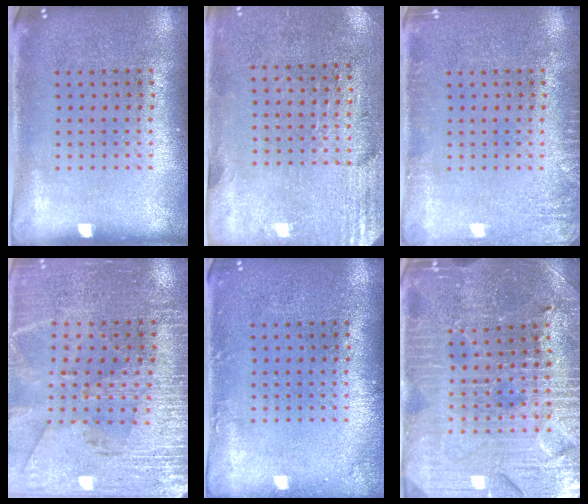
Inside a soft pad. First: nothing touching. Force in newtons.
{"total": 2.8, "press": 2.4, "slide": 1.4}
{"total": 1.6, "press": 1.6, "slide": 0.2}
{"total": 2.9, "press": 2.8, "slide": 0.8}
{"total": 1.0, "press": 1.0, "slide": 0.2}
{"total": 3.8, "press": 3.7, "slide": 0.8}